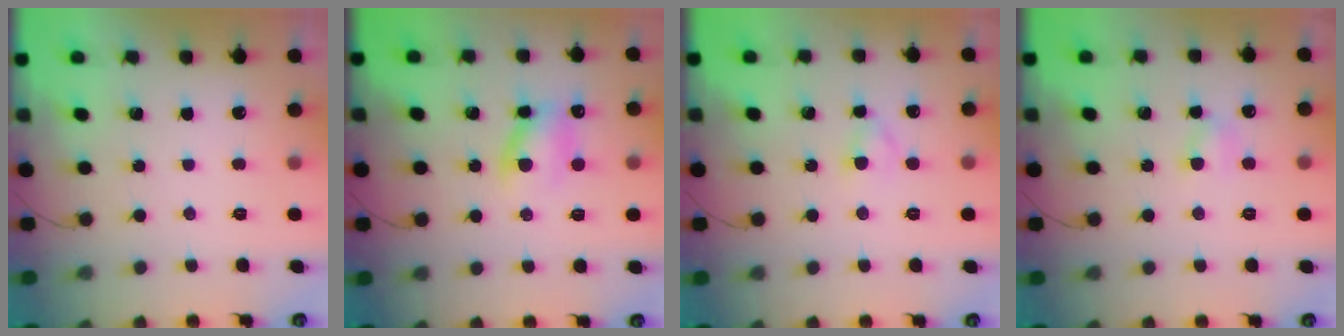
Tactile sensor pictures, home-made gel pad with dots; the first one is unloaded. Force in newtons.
{"total": 8.4, "press": 8.3, "slide": 1.2}
{"total": 2.8, "press": 2.6, "slide": 1.1}
{"total": 4.2, "press": 4.0, "slide": 1.2}